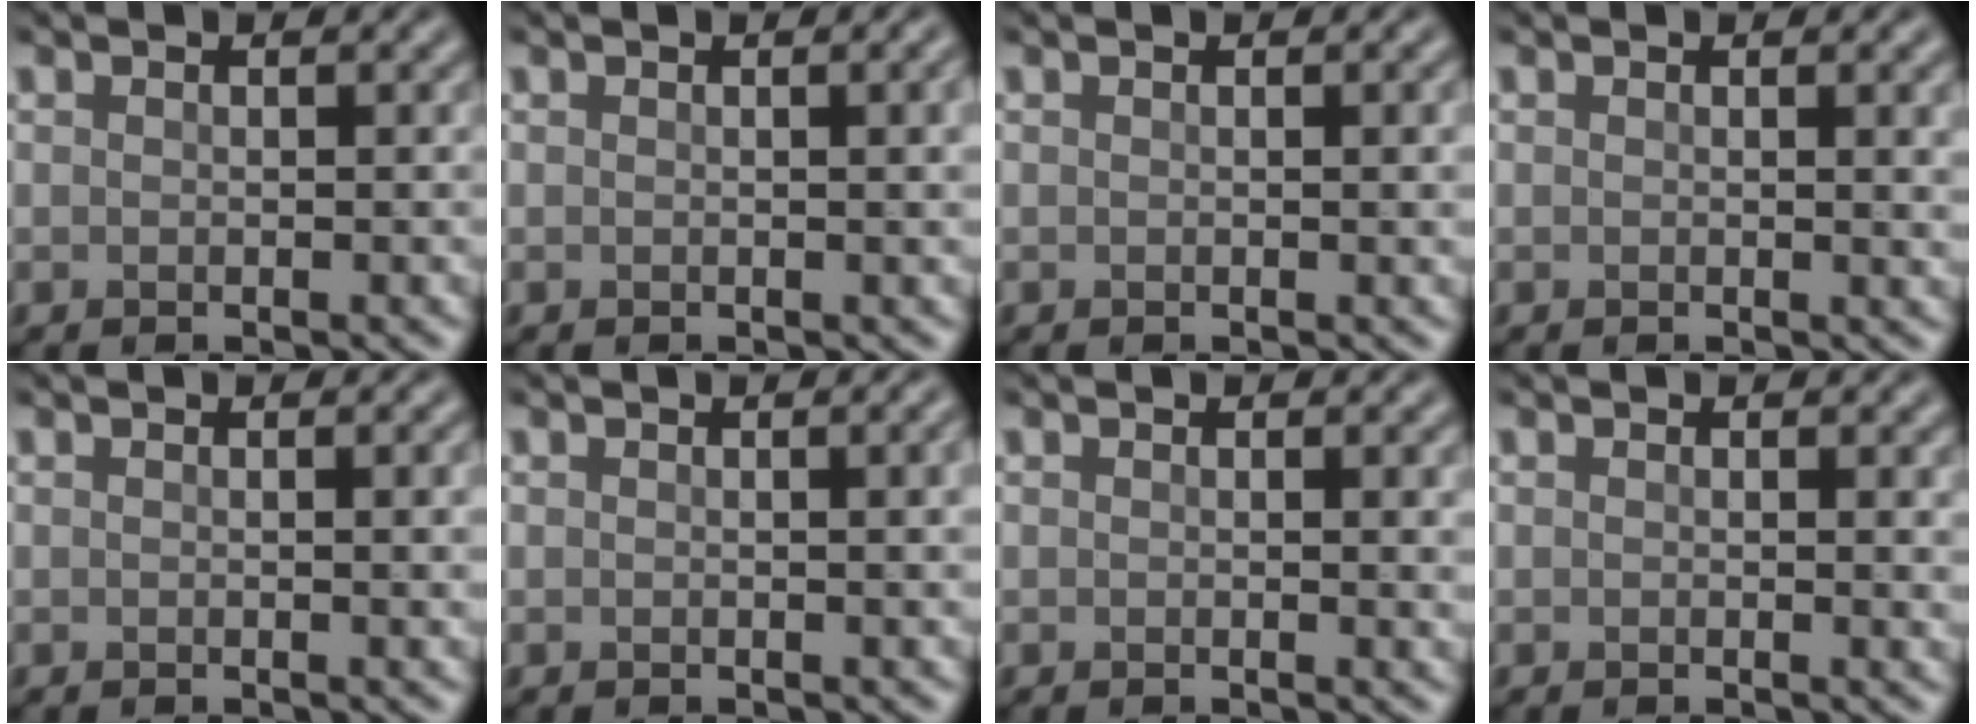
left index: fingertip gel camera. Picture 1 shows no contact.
{"total": 2.3, "force": [0.3, 0.7, 2.1], "torque": [-0.017, 0.006, 0.001]}
{"total": 1.7, "force": [0.2, 0.5, 1.7], "torque": [-0.014, 0.004, -0.001]}
{"total": 2.2, "force": [0.5, 0.7, 2.0], "torque": [-0.015, 0.003, 0.003]}
{"total": 1.9, "force": [0.2, 0.5, 1.8], "torque": [-0.015, 0.003, -0.002]}
{"total": 2.3, "force": [0.3, 0.7, 2.1], "torque": [-0.017, 0.006, 0.001]}
{"total": 1.5, "force": [0.3, 0.5, 1.4], "torque": [-0.011, 0.001, 0.000]}
{"total": 1.0, "force": [0.3, 0.2, 0.9], "torque": [-0.006, -0.001, 0.001]}